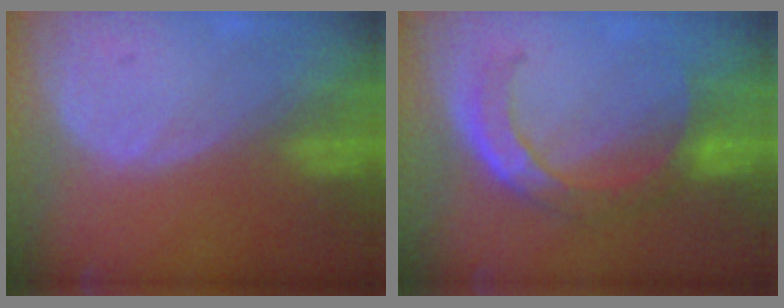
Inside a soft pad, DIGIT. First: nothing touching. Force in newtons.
{"total": 7.8, "press": 6.7, "slide": 4.0}